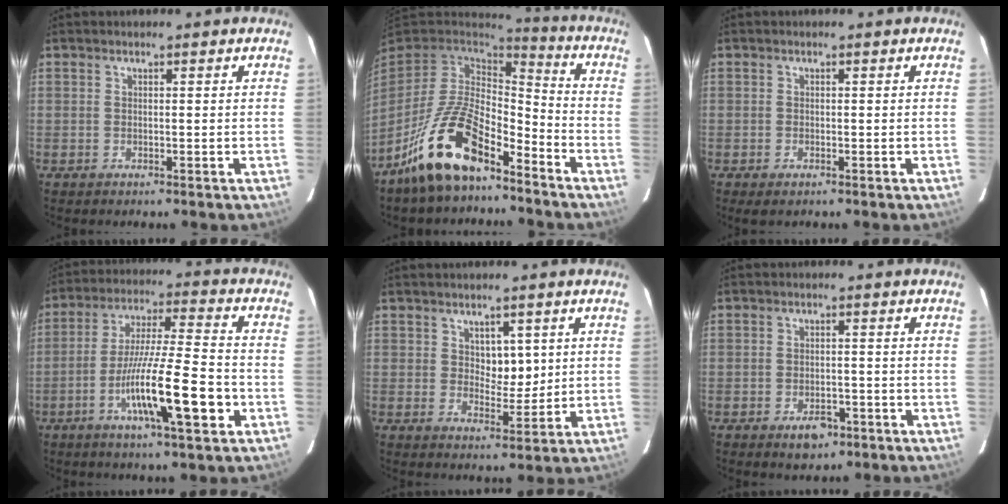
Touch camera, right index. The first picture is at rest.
{"total": 15.1, "force": [-9.8, 5.3, 10.1], "torque": [-0.202, 0.009, -0.184]}
{"total": 1.3, "force": [-0.7, 0.5, 0.9], "torque": [-0.017, -0.002, -0.005]}
{"total": 14.6, "force": [-5.0, 0.9, 13.7], "torque": [-0.241, -0.012, -0.085]}
{"total": 4.4, "force": [1.4, 2.6, 3.3], "torque": [-0.043, -0.002, 0.029]}
{"total": 3.8, "force": [-2.3, 2.1, 2.3], "torque": [-0.032, 0.001, -0.027]}